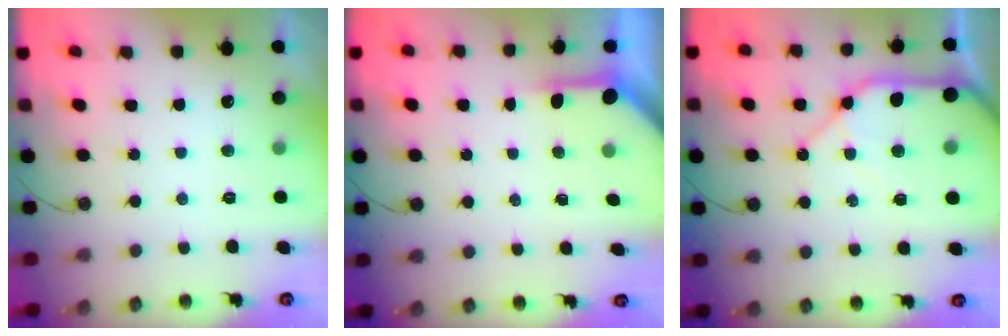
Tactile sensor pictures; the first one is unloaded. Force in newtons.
{"total": 3.9, "press": 3.8, "slide": 0.4}
{"total": 16.8, "press": 16.7, "slide": 2.3}